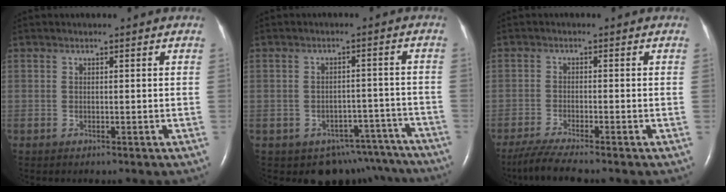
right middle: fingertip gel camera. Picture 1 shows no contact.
{"total": 11.4, "force": [-9.6, 6.0, 0.9], "torque": [0.005, 0.035, -0.102]}
{"total": 5.5, "force": [-4.6, -0.5, 3.0], "torque": [-0.059, -0.021, -0.084]}